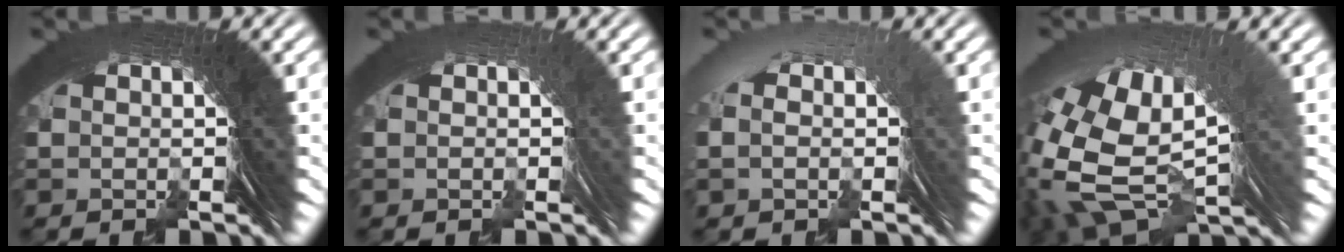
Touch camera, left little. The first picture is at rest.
{"total": 0.9, "force": [-0.7, -0.3, -0.4], "torque": [0.010, 0.005, -0.011]}
{"total": 1.1, "force": [-0.2, 0.6, 0.9], "torque": [-0.007, 0.016, -0.007]}
{"total": 11.4, "force": [-1.1, 8.0, 8.0], "torque": [-0.184, -0.050, 0.011]}